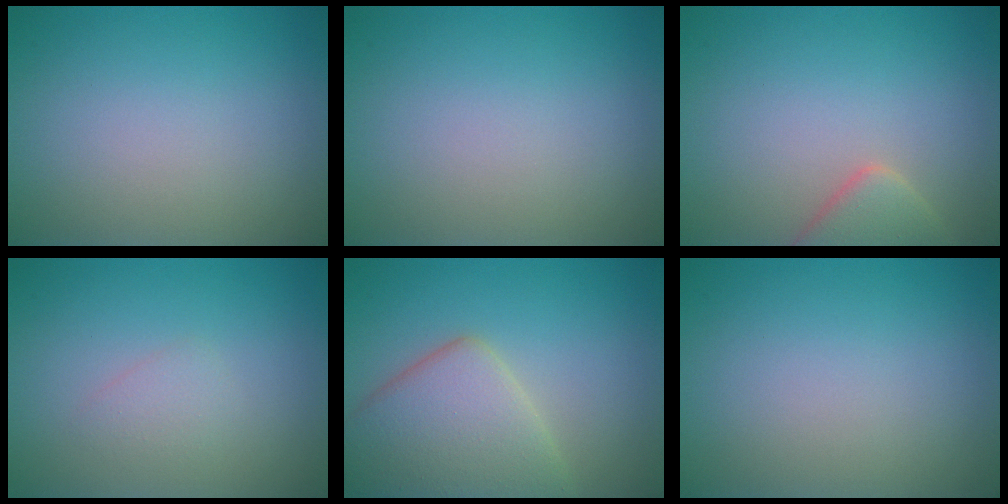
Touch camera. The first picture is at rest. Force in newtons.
{"total": 0.0}
{"total": 3.0, "press": 2.9, "slide": 0.3}
{"total": 1.1, "press": 1.1, "slide": 0.0}
{"total": 6.7, "press": 6.7, "slide": 0.2}
{"total": 0.0}